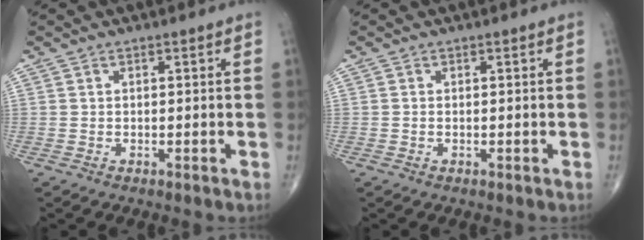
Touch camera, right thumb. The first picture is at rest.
{"total": 0.0}